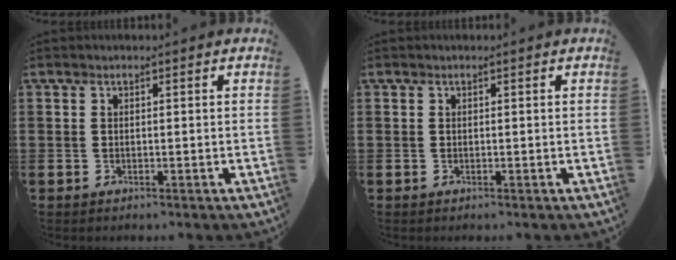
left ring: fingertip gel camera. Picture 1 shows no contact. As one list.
[{"total": 0.0}]